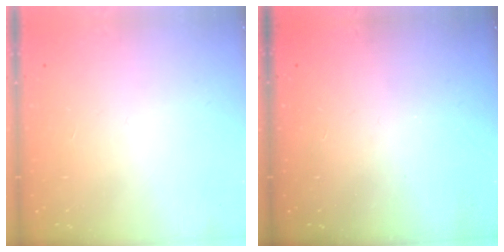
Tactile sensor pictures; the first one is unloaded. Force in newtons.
{"total": 0.0}